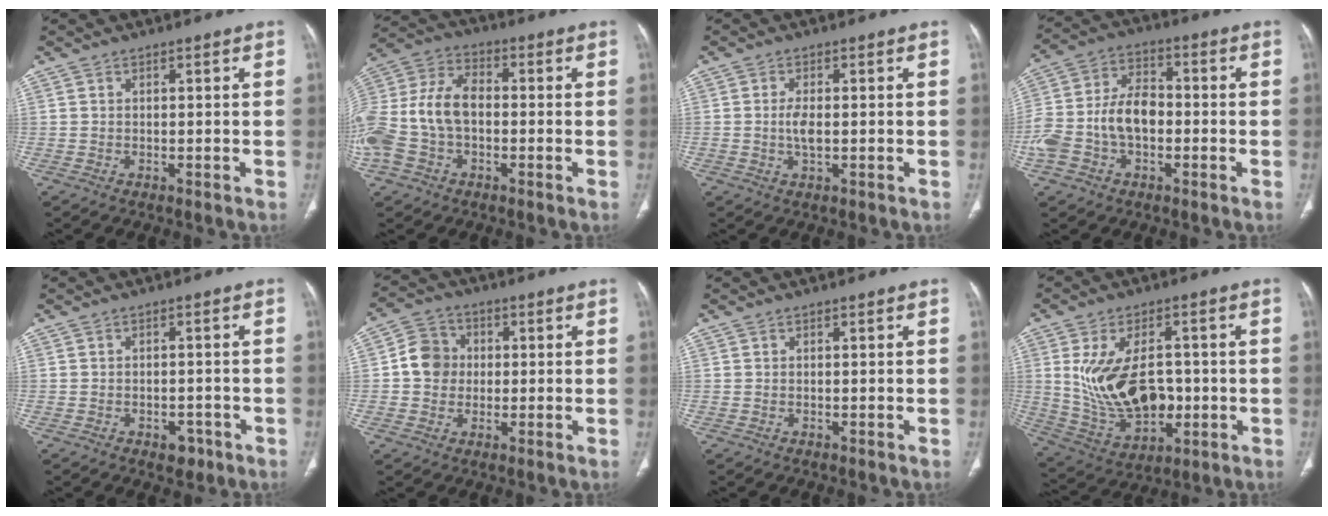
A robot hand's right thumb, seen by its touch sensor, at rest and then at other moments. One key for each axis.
{"total": 15.7, "fx": -2.1, "fy": 10.6, "fz": 11.4, "tx": -0.254, "ty": 0.037, "tz": -0.042}
{"total": 3.0, "fx": -0.2, "fy": 1.3, "fz": 2.8, "tx": -0.060, "ty": -0.001, "tz": -0.005}
{"total": 13.7, "fx": -2.7, "fy": 9.0, "fz": 10.0, "tx": -0.205, "ty": 0.042, "tz": -0.056}
{"total": 3.1, "fx": -1.7, "fy": 2.0, "fz": 1.6, "tx": -0.008, "ty": 0.007, "tz": -0.017}
{"total": 7.2, "fx": 0.2, "fy": 6.6, "fz": 3.0, "tx": -0.032, "ty": 0.014, "tz": -0.007}
{"total": 0.0}
{"total": 16.1, "fx": 0.1, "fy": 9.8, "fz": 12.7, "tx": -0.210, "ty": -0.001, "tz": 0.026}